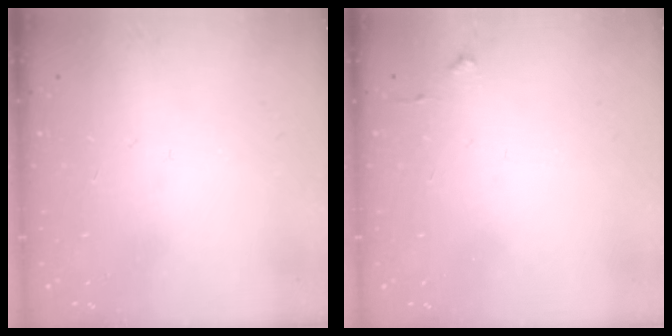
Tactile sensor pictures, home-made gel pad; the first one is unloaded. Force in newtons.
{"total": 2.7, "press": 2.6, "slide": 0.4}